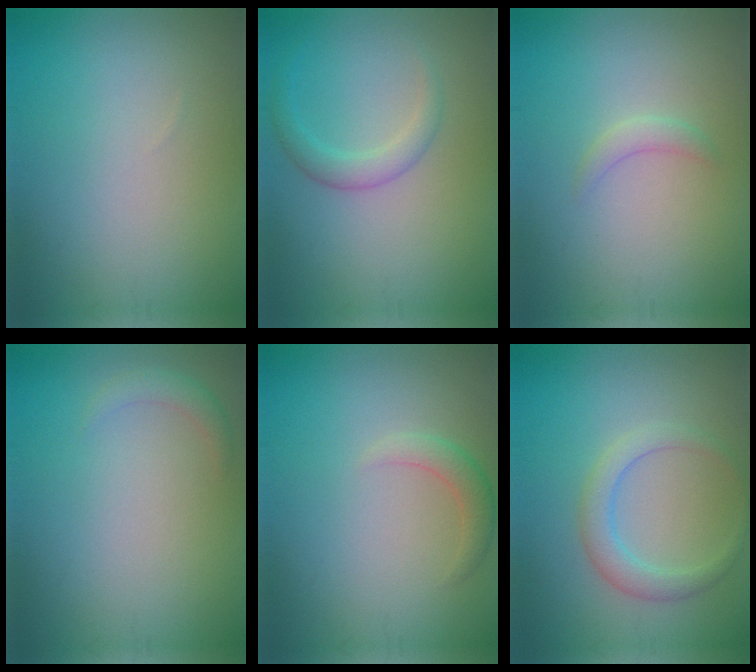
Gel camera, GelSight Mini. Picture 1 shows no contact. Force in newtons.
{"total": 2.1, "press": 2.1, "slide": 0.1}
{"total": 1.2, "press": 1.2, "slide": 0.0}
{"total": 1.3, "press": 1.2, "slide": 0.1}
{"total": 1.7, "press": 1.7, "slide": 0.3}
{"total": 2.8, "press": 2.8, "slide": 0.0}